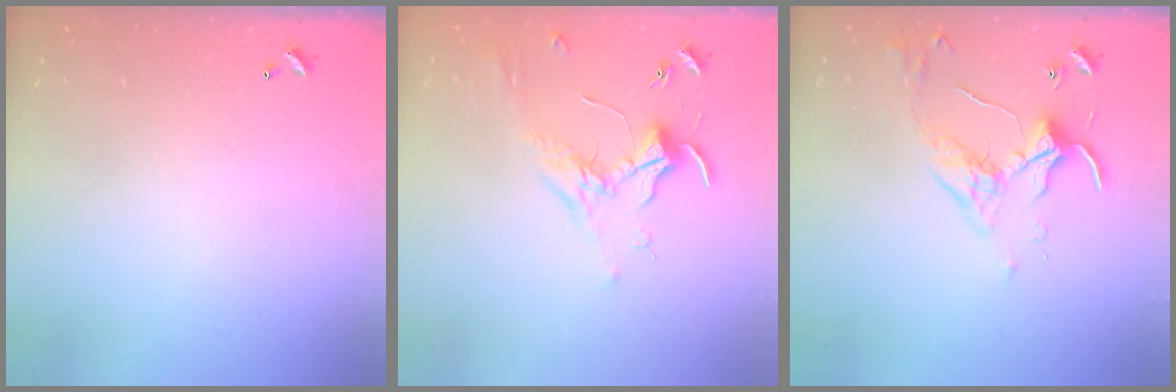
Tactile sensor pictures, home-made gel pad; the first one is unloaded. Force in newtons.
{"total": 1.7, "press": 1.5, "slide": 0.7}
{"total": 3.9, "press": 3.9, "slide": 0.4}